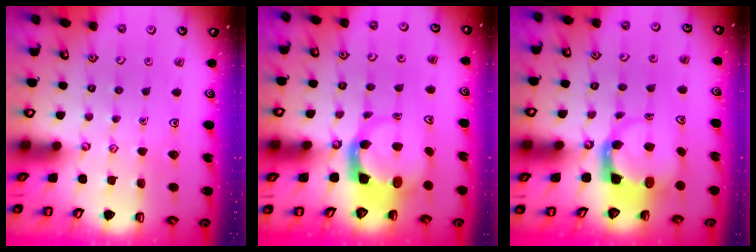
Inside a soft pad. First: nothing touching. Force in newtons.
{"total": 3.6, "press": 3.5, "slide": 0.5}
{"total": 3.6, "press": 3.6, "slide": 0.5}